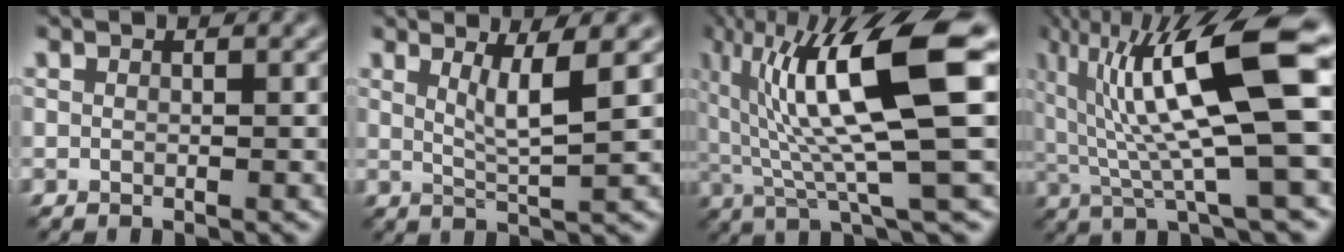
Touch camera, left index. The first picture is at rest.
{"total": 3.7, "force": [1.3, 0.6, 3.4], "torque": [-0.053, -0.006, 0.026]}
{"total": 12.8, "force": [3.3, 2.3, 12.1], "torque": [-0.193, 0.006, 0.063]}
{"total": 13.2, "force": [3.8, 2.8, 12.4], "torque": [-0.204, 0.010, 0.068]}